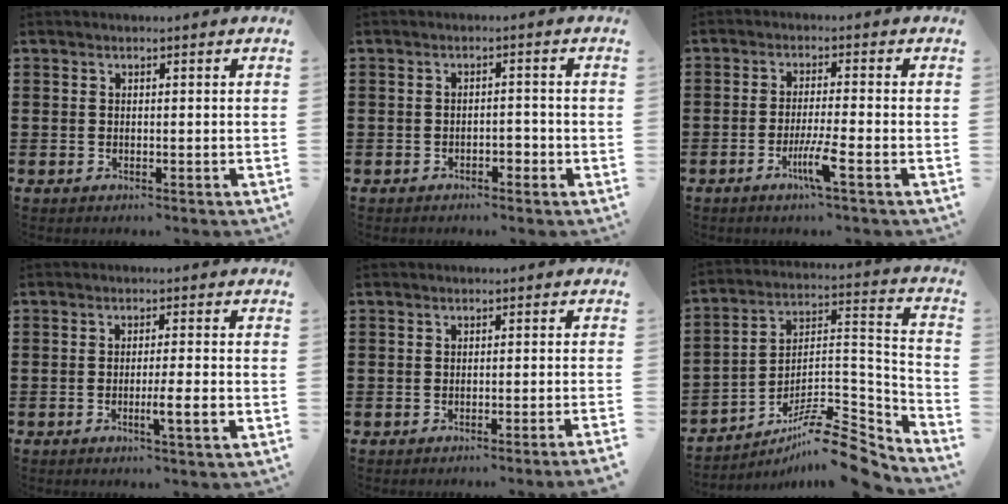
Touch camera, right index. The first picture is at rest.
{"total": 1.8, "force": [-1.2, 0.7, 1.1], "torque": [-0.024, 0.001, -0.023]}
{"total": 4.9, "force": [-2.6, -0.2, 4.2], "torque": [-0.082, -0.016, -0.048]}
{"total": 4.1, "force": [-1.4, -0.1, 3.8], "torque": [-0.062, -0.011, -0.025]}
{"total": 1.4, "force": [-1.1, -0.5, 0.7], "torque": [-0.012, -0.001, -0.023]}
{"total": 10.6, "force": [-8.6, 2.7, 5.5], "torque": [-0.078, 0.026, -0.165]}